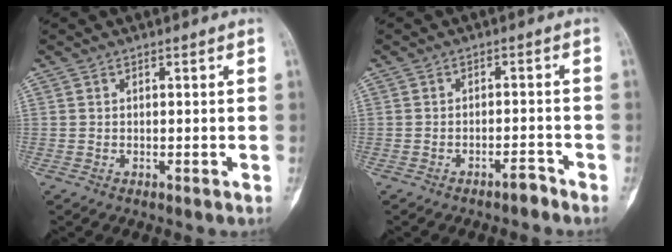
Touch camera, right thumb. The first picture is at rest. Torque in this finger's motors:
{"motor_torque": [1.18, 0.22, 0.39, -0.71, 0.10]}